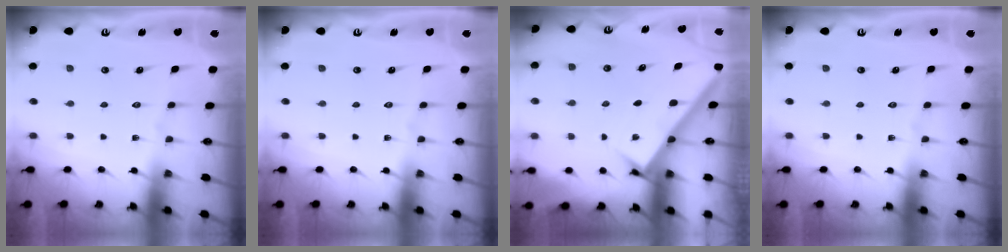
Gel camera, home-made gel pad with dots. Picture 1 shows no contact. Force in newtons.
{"total": 0.0}
{"total": 3.2, "press": 3.2, "slide": 0.2}
{"total": 0.0}